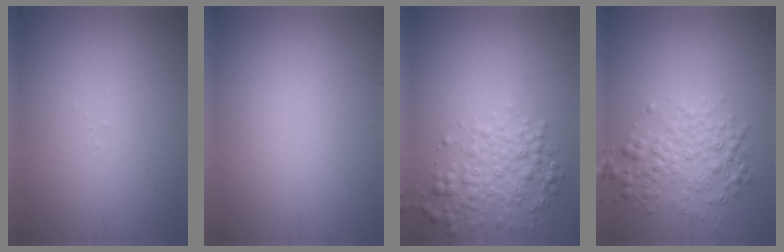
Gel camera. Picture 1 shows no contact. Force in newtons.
{"total": 0.0}
{"total": 3.7, "press": 3.7, "slide": 0.1}
{"total": 3.5, "press": 3.5, "slide": 0.0}